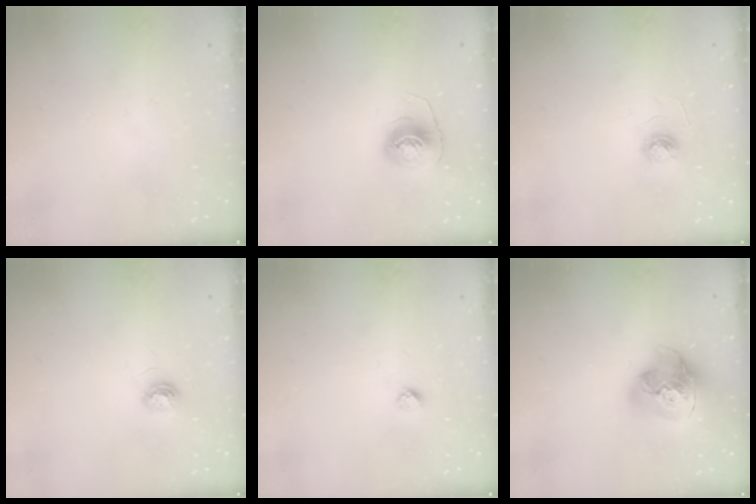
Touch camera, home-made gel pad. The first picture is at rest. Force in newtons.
{"total": 6.1, "press": 6.1, "slide": 0.4}
{"total": 3.7, "press": 3.7, "slide": 0.3}
{"total": 4.8, "press": 4.8, "slide": 0.6}
{"total": 2.7, "press": 2.6, "slide": 0.3}
{"total": 18.2, "press": 18.0, "slide": 2.2}